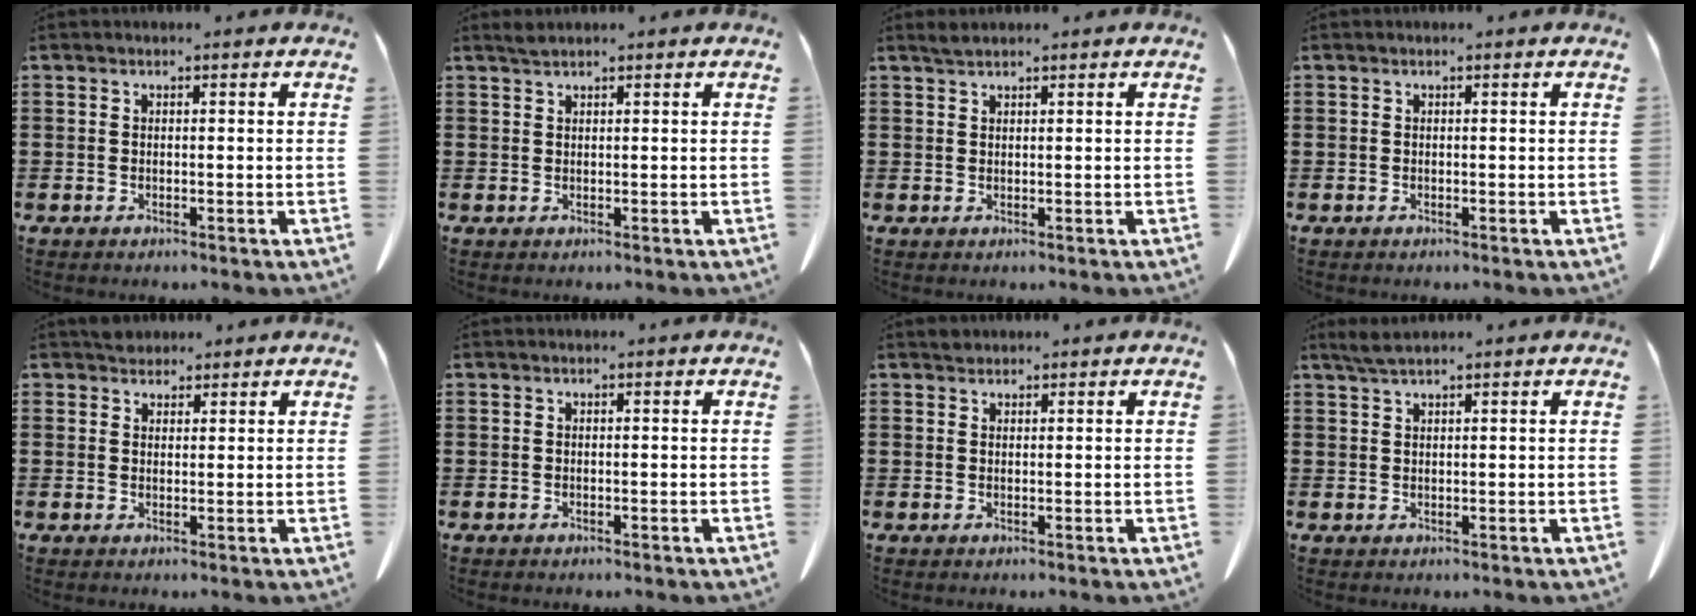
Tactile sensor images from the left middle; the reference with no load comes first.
{"total": 1.0, "force": [0.8, 0.1, 0.5], "torque": [-0.011, 0.000, 0.016]}
{"total": 1.2, "force": [1.1, 0.2, 0.6], "torque": [-0.013, 0.001, 0.020]}
{"total": 0.0}
{"total": 2.4, "force": [2.2, 1.1, 0.2], "torque": [-0.002, 0.002, 0.042]}
{"total": 0.0}
{"total": 1.0, "force": [0.9, 0.4, 0.0], "torque": [-0.004, 0.002, 0.019]}
{"total": 2.1, "force": [1.6, 0.2, 1.3], "torque": [-0.029, 0.000, 0.030]}